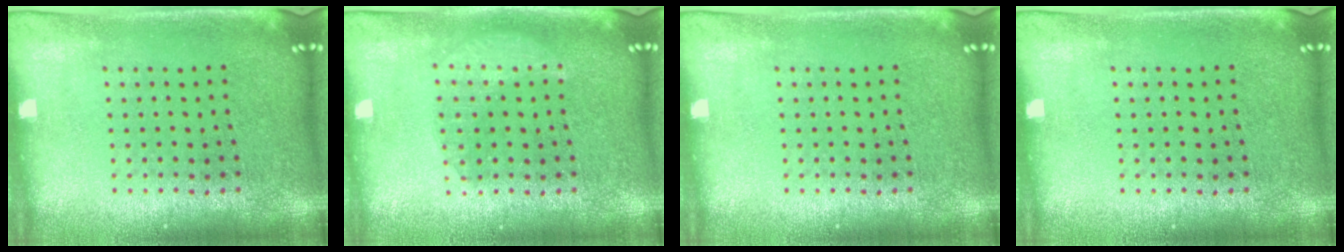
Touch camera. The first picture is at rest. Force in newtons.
{"total": 1.9, "press": 1.9, "slide": 0.3}
{"total": 0.0}
{"total": 0.0}